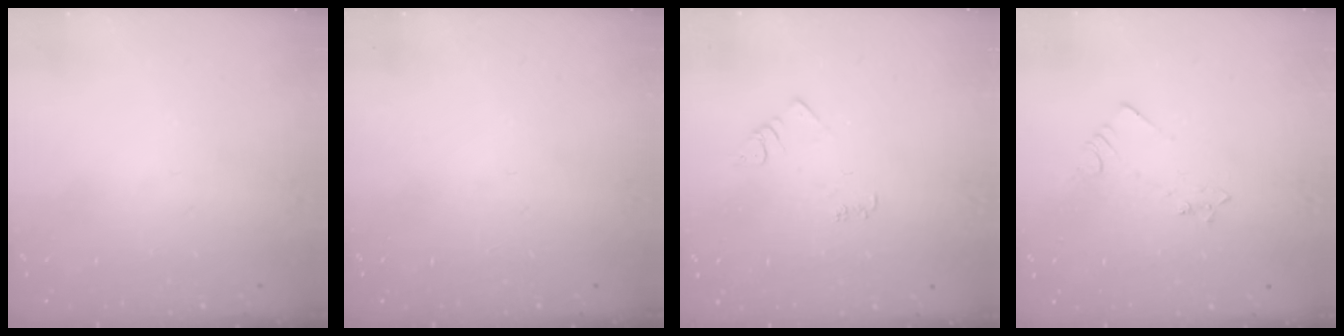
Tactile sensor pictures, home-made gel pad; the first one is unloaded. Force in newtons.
{"total": 0.0}
{"total": 3.8, "press": 3.7, "slide": 0.5}
{"total": 2.5, "press": 2.5, "slide": 0.3}